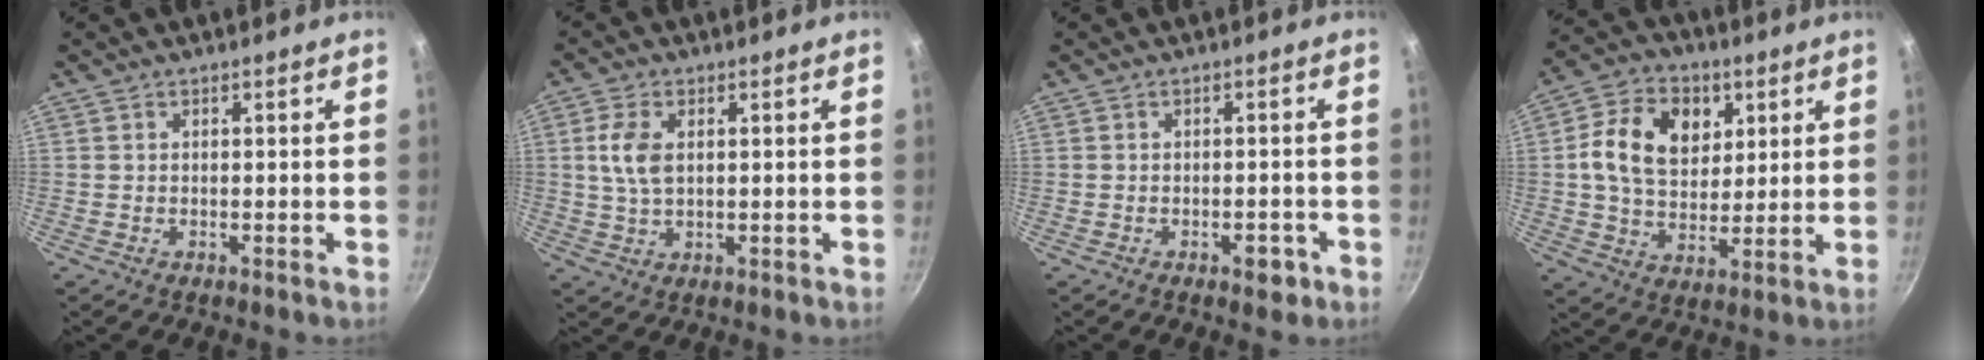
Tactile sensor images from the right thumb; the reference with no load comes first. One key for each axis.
{"total": 5.9, "fx": 1.1, "fy": 3.4, "fz": 4.6, "tx": -0.091, "ty": 0.002, "tz": 0.022}
{"total": 3.0, "fx": -1.6, "fy": 1.5, "fz": 2.0, "tx": -0.016, "ty": 0.015, "tz": -0.014}
{"total": 14.4, "fx": 4.0, "fy": 10.6, "fz": 9.0, "tx": -0.132, "ty": -0.005, "tz": 0.060}